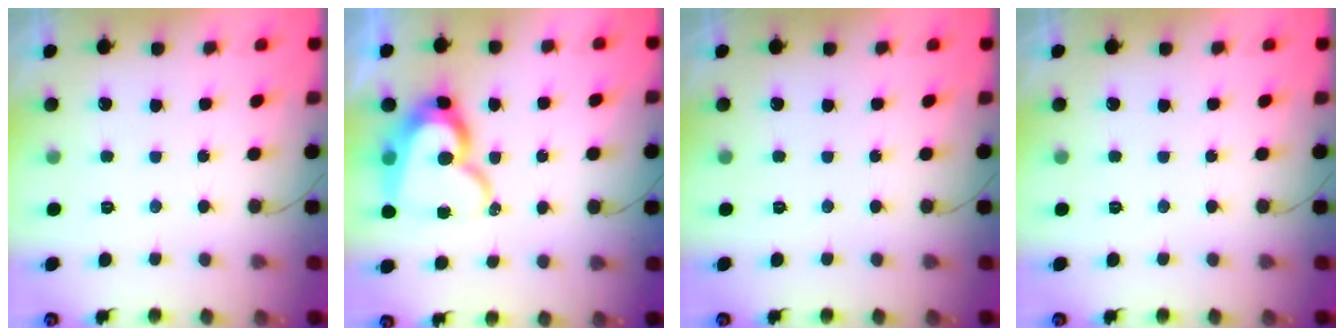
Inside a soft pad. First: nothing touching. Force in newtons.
{"total": 16.5, "press": 16.5, "slide": 1.3}
{"total": 0.0}
{"total": 0.0}